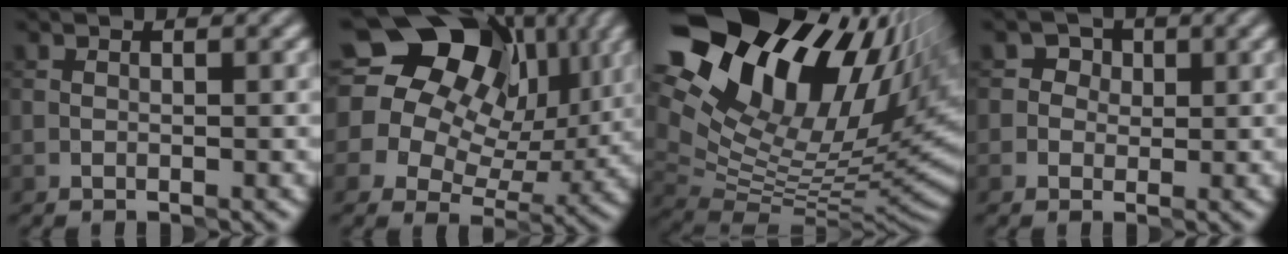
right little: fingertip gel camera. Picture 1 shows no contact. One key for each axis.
{"total": 14.6, "fx": 6.6, "fy": 10.7, "fz": 7.6, "tx": -0.131, "ty": 0.052, "tz": 0.098}
{"total": 18.6, "fx": 10.6, "fy": 9.6, "fz": 11.8, "tx": -0.218, "ty": 0.043, "tz": 0.196}
{"total": 1.9, "fx": 0.1, "fy": 1.8, "fz": 0.6, "tx": 0.004, "ty": 0.010, "tz": -0.006}